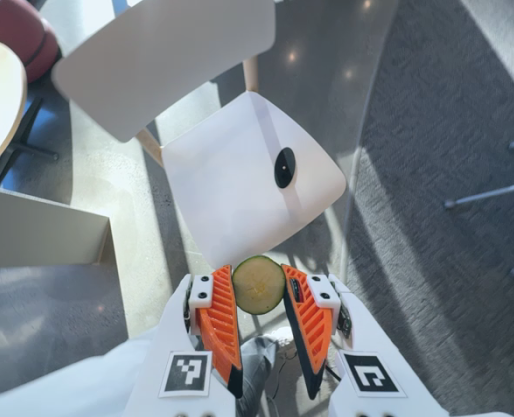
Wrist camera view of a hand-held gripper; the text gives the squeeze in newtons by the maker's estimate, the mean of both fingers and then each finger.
{"total": 8.3, "left": 8.1, "right": 8.5}